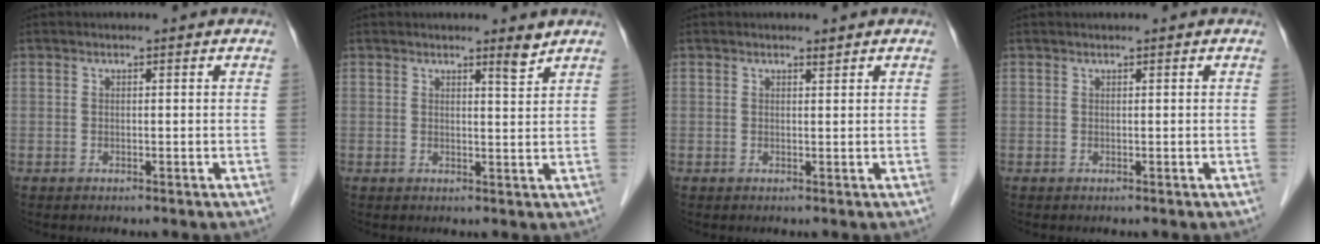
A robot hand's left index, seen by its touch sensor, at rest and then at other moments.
{"total": 1.8, "force": [1.6, -0.3, 0.8], "torque": [-0.014, -0.011, 0.025]}
{"total": 0.5, "force": [0.5, 0.1, 0.2], "torque": [-0.012, -0.005, 0.009]}
{"total": 0.0}